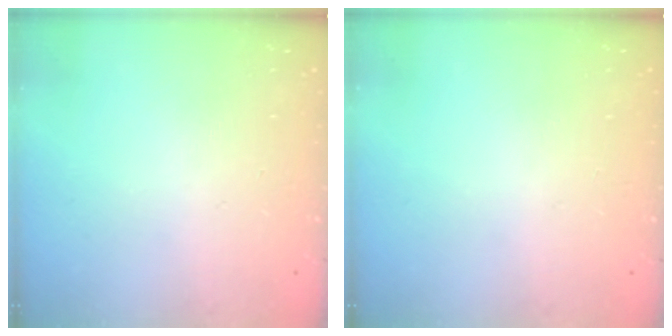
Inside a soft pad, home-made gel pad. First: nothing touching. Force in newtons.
{"total": 0.0}